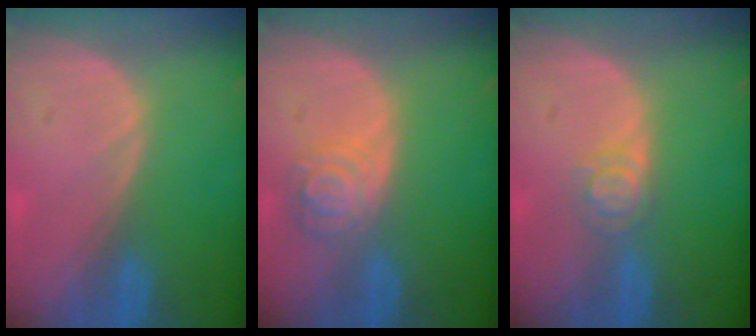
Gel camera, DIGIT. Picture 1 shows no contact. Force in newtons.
{"total": 5.3, "press": 4.8, "slide": 2.4}
{"total": 3.2, "press": 3.1, "slide": 0.4}